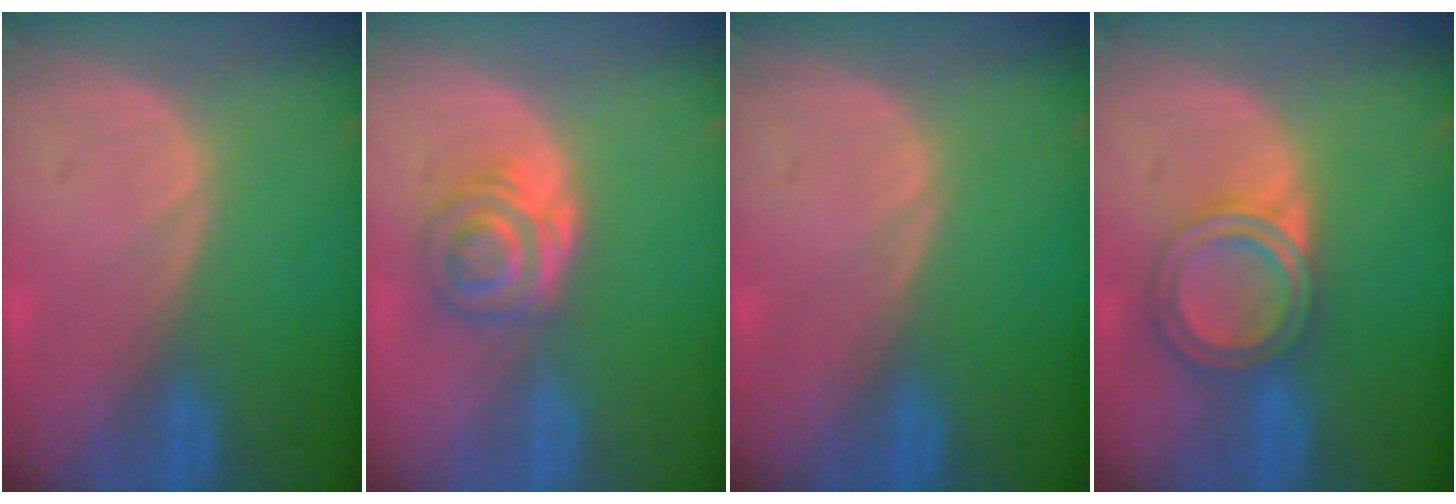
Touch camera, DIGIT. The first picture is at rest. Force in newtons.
{"total": 5.5, "press": 4.9, "slide": 2.6}
{"total": 0.0}
{"total": 6.6, "press": 5.9, "slide": 3.0}